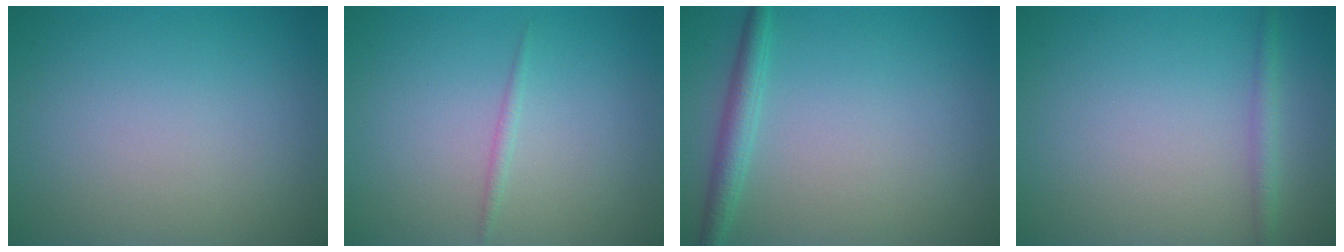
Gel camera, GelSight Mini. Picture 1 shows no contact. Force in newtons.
{"total": 0.7, "press": 0.7, "slide": 0.0}
{"total": 2.2, "press": 2.2, "slide": 0.1}
{"total": 1.5, "press": 1.5, "slide": 0.0}